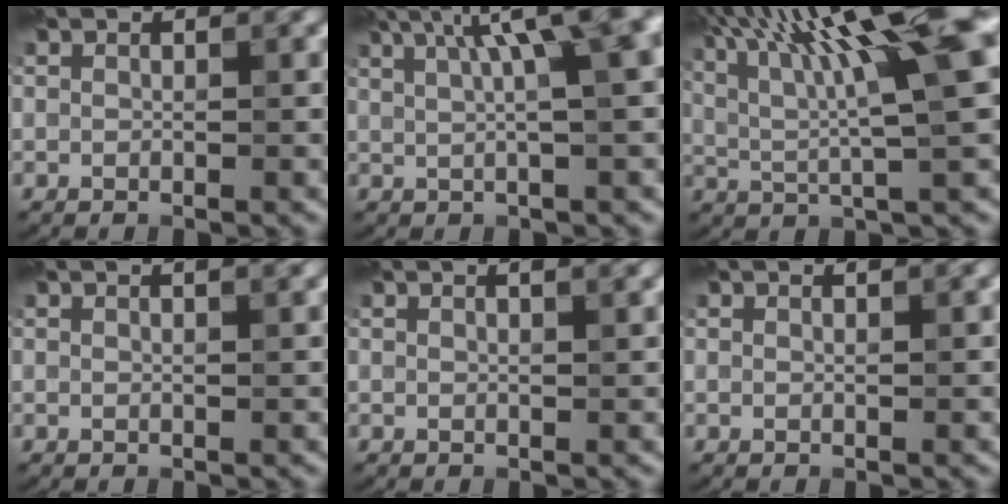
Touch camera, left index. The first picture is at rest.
{"total": 10.3, "force": [3.8, 3.3, 9.0], "torque": [-0.078, 0.046, 0.037]}
{"total": 12.9, "force": [4.8, 2.4, 11.8], "torque": [-0.182, 0.019, 0.079]}
{"total": 2.0, "force": [1.4, 0.7, 1.2], "torque": [-0.004, 0.002, 0.005]}
{"total": 2.7, "force": [1.7, 1.0, 1.8], "torque": [-0.004, 0.013, 0.001]}
{"total": 1.2, "force": [1.0, 0.3, 0.6], "torque": [-0.002, 0.000, 0.009]}